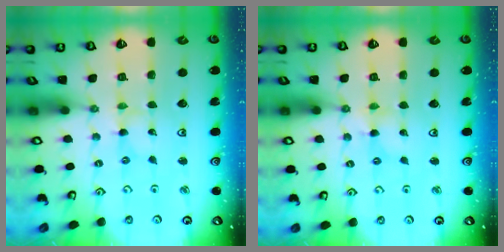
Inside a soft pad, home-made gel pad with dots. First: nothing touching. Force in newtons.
{"total": 1.6, "press": 1.5, "slide": 0.2}